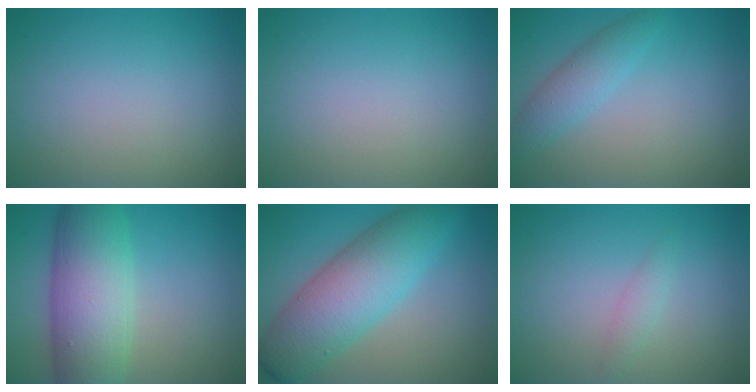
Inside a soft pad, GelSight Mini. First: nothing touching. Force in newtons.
{"total": 0.0}
{"total": 2.7, "press": 2.7, "slide": 0.1}
{"total": 9.3, "press": 9.3, "slide": 0.4}
{"total": 8.5, "press": 8.5, "slide": 0.1}
{"total": 1.2, "press": 1.2, "slide": 0.0}